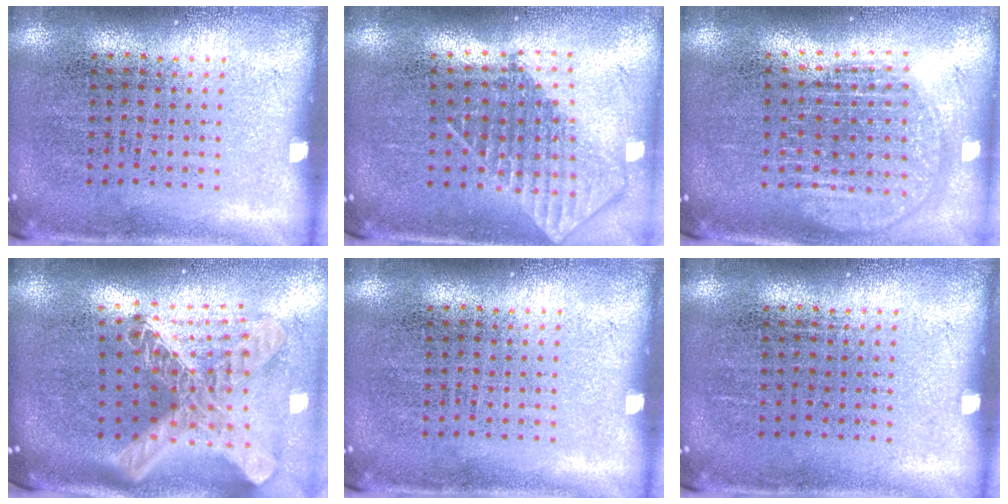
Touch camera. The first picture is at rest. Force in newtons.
{"total": 1.9, "press": 1.5, "slide": 1.1}
{"total": 1.8, "press": 1.6, "slide": 0.9}
{"total": 2.9, "press": 2.1, "slide": 2.0}
{"total": 0.0}
{"total": 0.0}